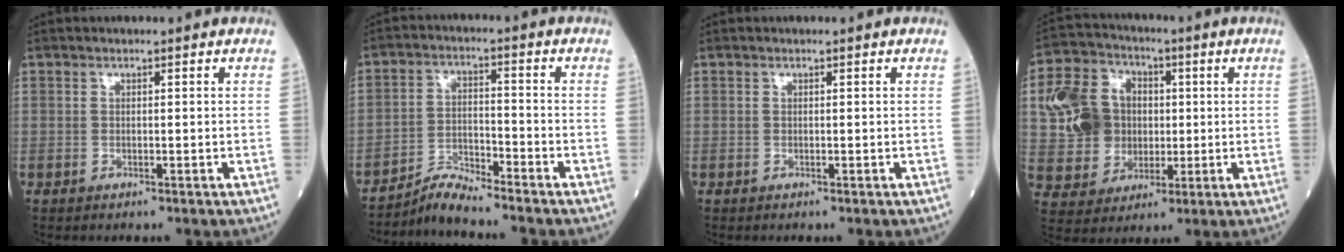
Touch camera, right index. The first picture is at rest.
{"total": 4.8, "force": [-4.7, -0.6, 0.5], "torque": [-0.016, -0.013, -0.086]}
{"total": 0.0}
{"total": 12.3, "force": [1.3, 10.8, 5.8], "torque": [-0.145, 0.039, 0.033]}